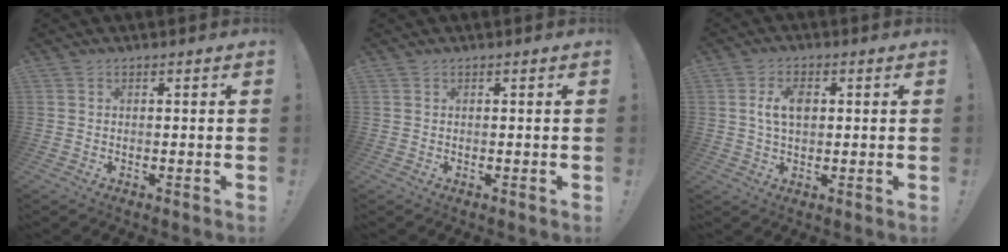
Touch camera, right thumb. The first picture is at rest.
{"total": 0.0}
{"total": 6.3, "force": [1.1, 3.8, 4.8], "torque": [-0.080, 0.007, 0.019]}